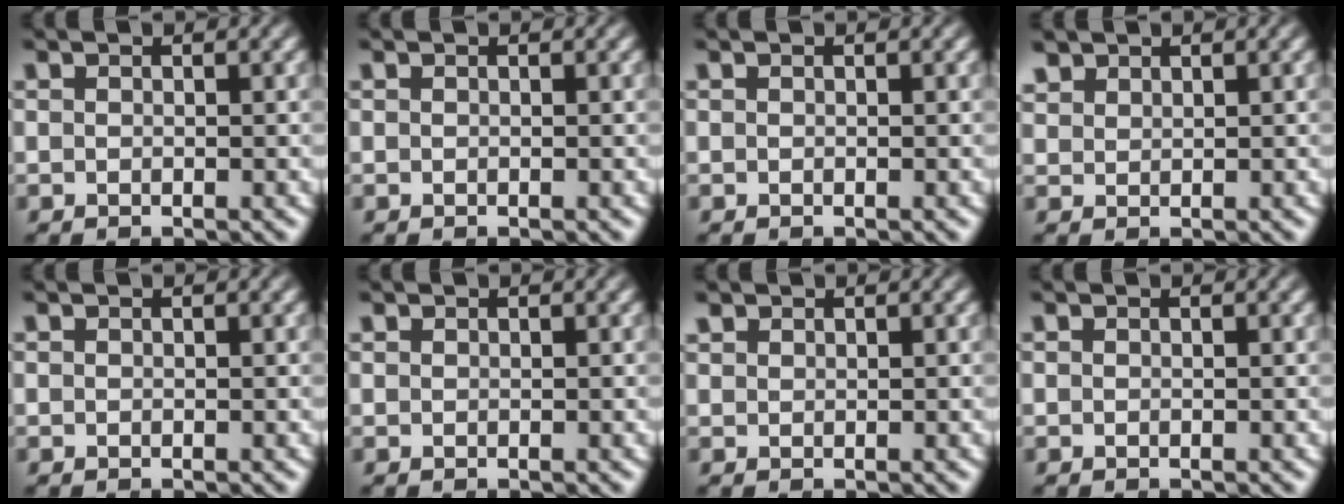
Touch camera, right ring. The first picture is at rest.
{"total": 0.0}
{"total": 0.0}
{"total": 1.6, "force": [1.5, 0.7, 0.2], "torque": [0.002, 0.007, 0.032]}
{"total": 0.0}
{"total": 0.0}
{"total": 0.9, "force": [0.9, 0.3, 0.1], "torque": [0.007, 0.006, 0.019]}
{"total": 0.0}